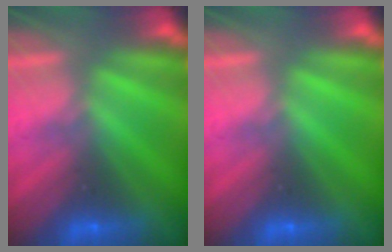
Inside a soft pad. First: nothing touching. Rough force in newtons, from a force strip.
{"total": 0.0}